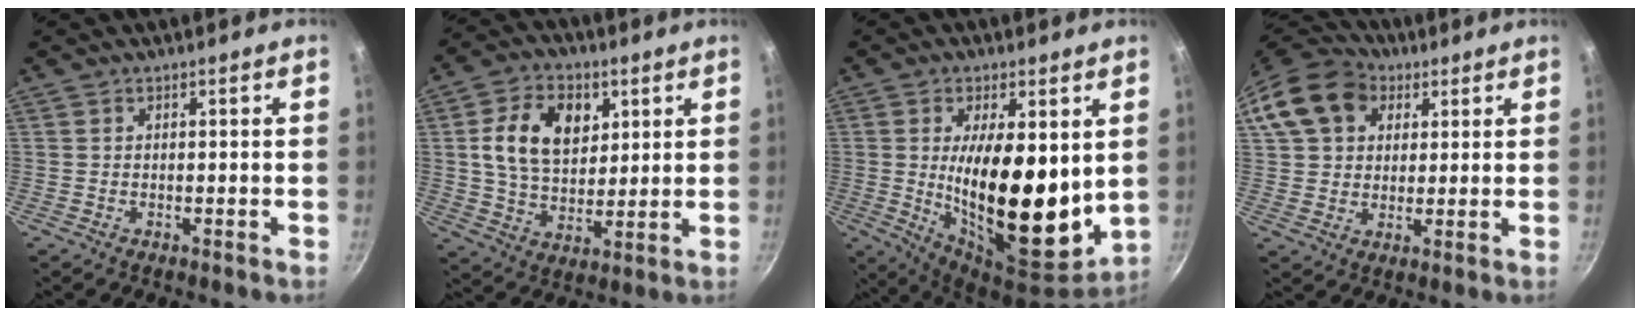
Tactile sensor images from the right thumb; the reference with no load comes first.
{"total": 13.9, "force": [4.0, 9.5, 9.2], "torque": [-0.137, -0.008, 0.066]}
{"total": 20.1, "force": [1.7, 8.6, 18.1], "torque": [-0.267, -0.042, 0.034]}
{"total": 15.6, "force": [5.7, 12.0, 8.2], "torque": [-0.148, 0.024, 0.090]}